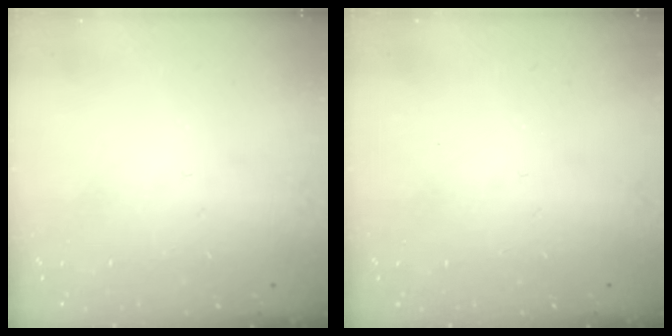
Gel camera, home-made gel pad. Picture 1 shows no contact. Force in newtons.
{"total": 0.0}